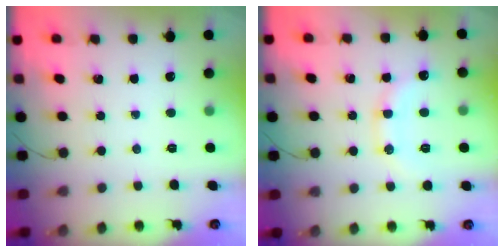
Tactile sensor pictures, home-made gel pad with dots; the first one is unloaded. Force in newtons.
{"total": 11.6, "press": 11.5, "slide": 1.1}